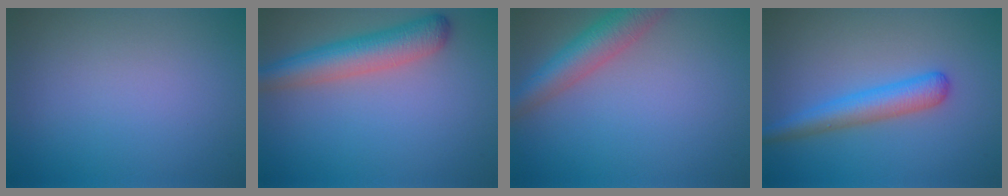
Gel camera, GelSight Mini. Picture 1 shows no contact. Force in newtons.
{"total": 5.0, "press": 5.0, "slide": 0.2}
{"total": 4.5, "press": 4.5, "slide": 0.2}
{"total": 3.5, "press": 3.5, "slide": 0.1}